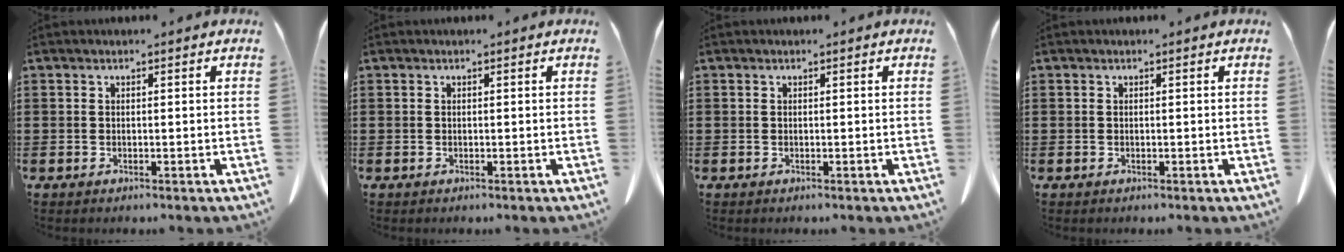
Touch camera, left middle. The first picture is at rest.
{"total": 0.0}
{"total": 0.0}
{"total": 0.0}